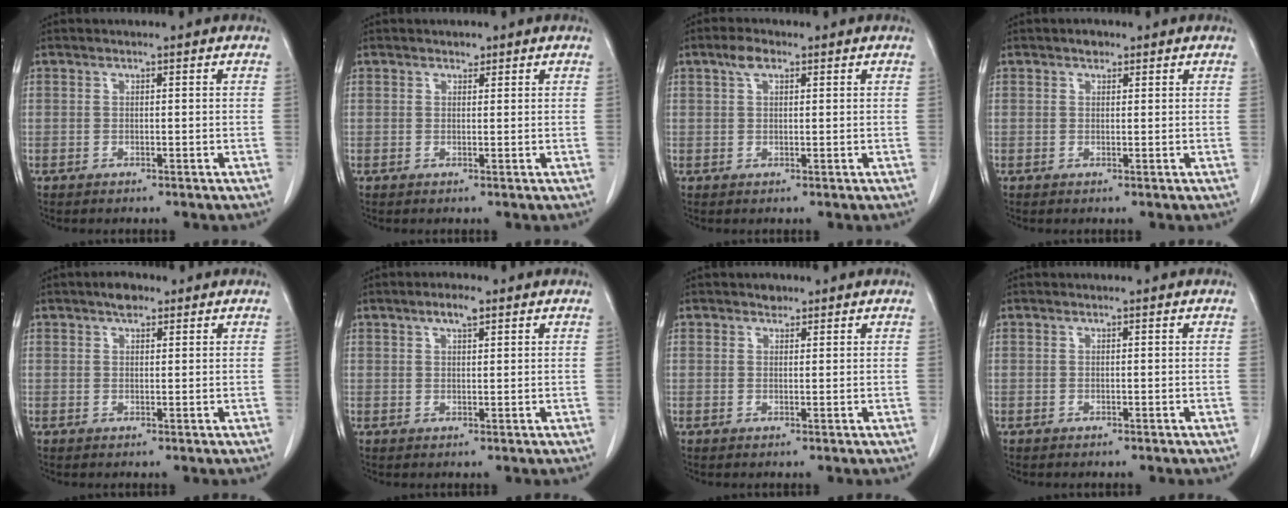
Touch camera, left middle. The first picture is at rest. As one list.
[{"total": 0.8, "force": [0.6, 0.4, 0.2], "torque": [-0.002, -0.004, 0.008]}, {"total": 2.5, "force": [1.4, 1.1, 1.7], "torque": [-0.038, 0.008, 0.028]}, {"total": 1.2, "force": [0.9, 0.7, 0.4], "torque": [-0.010, 0.002, 0.012]}, {"total": 2.5, "force": [1.7, 1.1, 1.4], "torque": [-0.024, 0.007, 0.024]}, {"total": 2.8, "force": [1.7, 0.8, 2.1], "torque": [-0.039, 0.004, 0.029]}, {"total": 1.2, "force": [0.9, 0.8, 0.2], "torque": [-0.002, -0.001, 0.012]}, {"total": 0.0}]